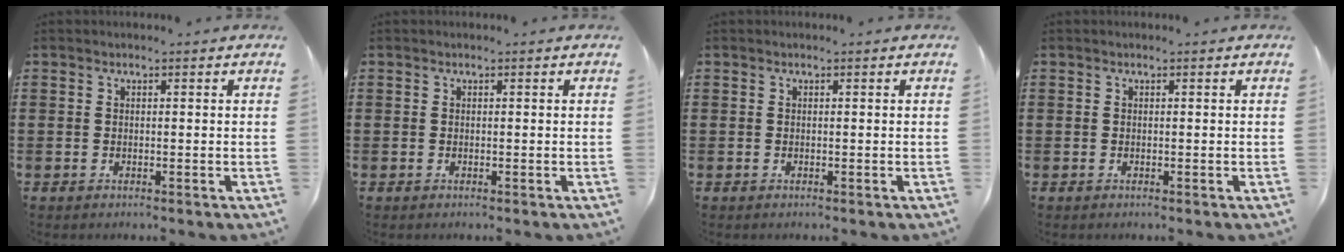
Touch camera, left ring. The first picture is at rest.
{"total": 0.0}
{"total": 0.0}
{"total": 0.0}